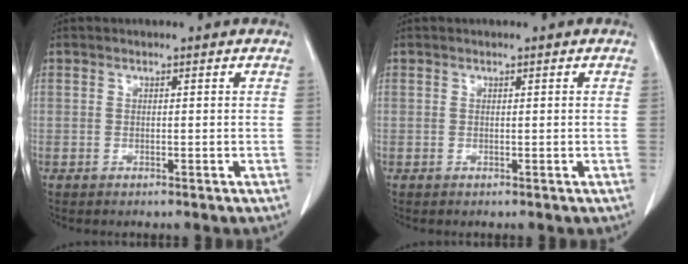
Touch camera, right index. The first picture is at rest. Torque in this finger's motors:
{"motor_torque": [-0.22, 0.08, -0.03, -0.01]}